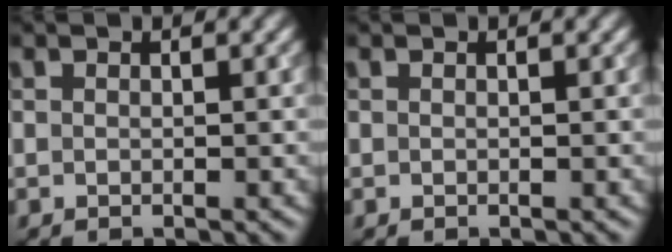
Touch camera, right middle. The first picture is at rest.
{"total": 0.0}